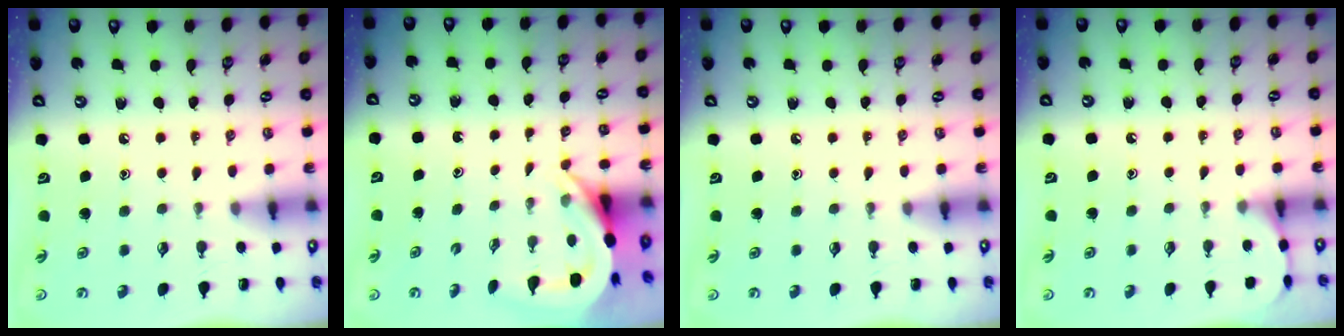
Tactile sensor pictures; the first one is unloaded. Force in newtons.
{"total": 5.7, "press": 5.7, "slide": 0.6}
{"total": 0.0}
{"total": 3.3, "press": 3.3, "slide": 0.5}